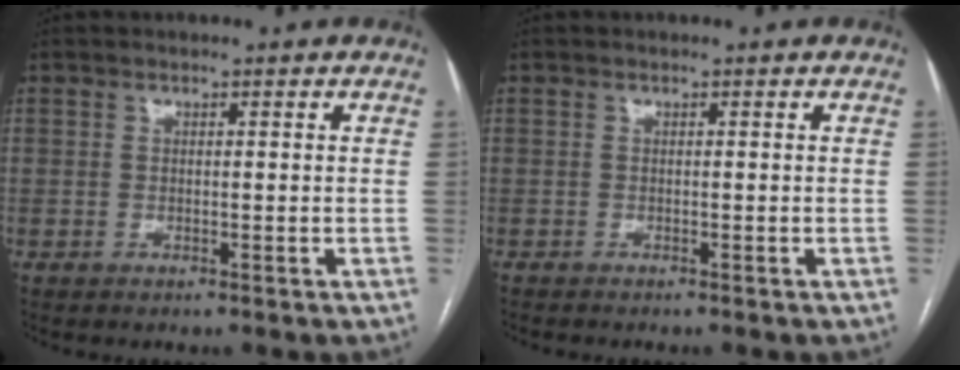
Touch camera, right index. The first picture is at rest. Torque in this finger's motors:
{"motor_torque": [-0.23, -0.18, 0.07, 0.01]}